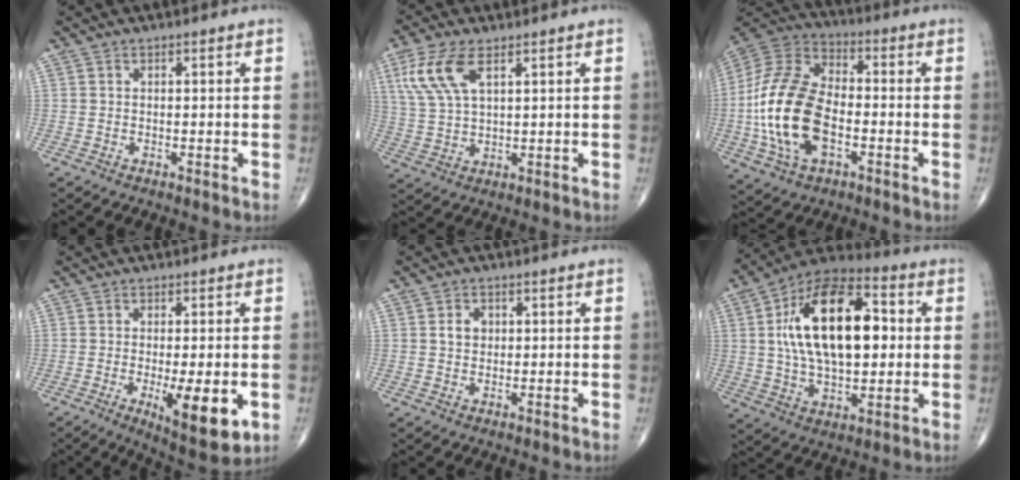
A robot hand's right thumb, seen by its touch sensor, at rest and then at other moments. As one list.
[{"total": 9.3, "force": [4.2, 4.1, 7.2], "torque": [-0.166, -0.002, 0.089]}, {"total": 20.4, "force": [-3.9, 11.7, 16.3], "torque": [-0.330, 0.019, -0.074]}, {"total": 11.1, "force": [-2.8, 3.4, 10.2], "torque": [-0.145, -0.023, -0.034]}, {"total": 2.7, "force": [0.5, 2.2, 1.5], "torque": [-0.016, 0.004, 0.009]}, {"total": 23.0, "force": [3.2, 12.3, 19.2], "torque": [-0.306, 0.013, 0.048]}]